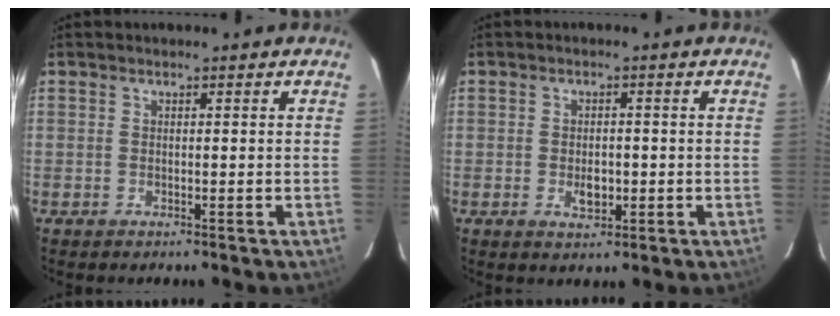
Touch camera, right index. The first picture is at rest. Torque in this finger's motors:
{"motor_torque": [-0.02, 0.08, -0.06, -0.03]}